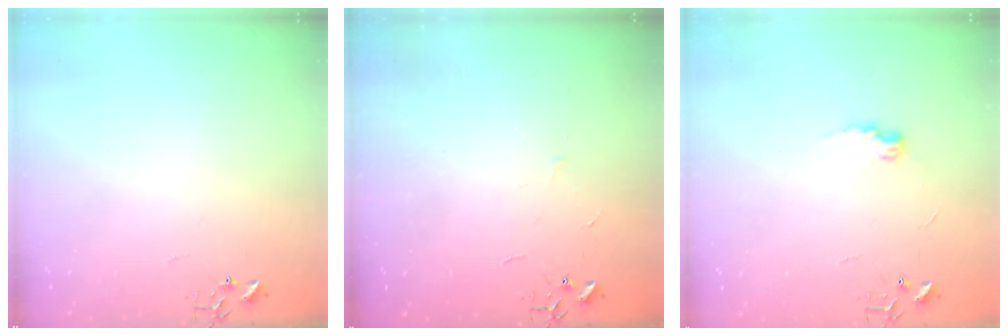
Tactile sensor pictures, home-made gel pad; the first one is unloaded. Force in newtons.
{"total": 2.3, "press": 2.3, "slide": 0.3}
{"total": 6.5, "press": 6.4, "slide": 0.8}